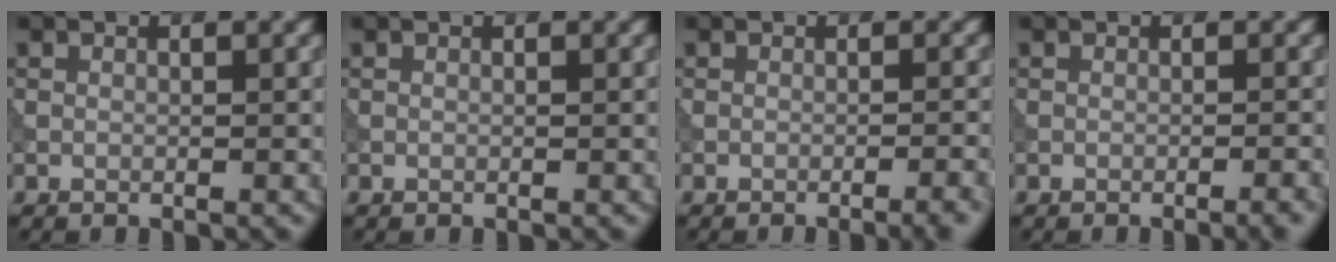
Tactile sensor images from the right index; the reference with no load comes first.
{"total": 0.0}
{"total": 2.7, "force": [-1.6, 0.6, 2.1], "torque": [-0.024, 0.012, -0.027]}
{"total": 1.7, "force": [-0.9, 0.4, 1.4], "torque": [-0.013, 0.003, -0.015]}